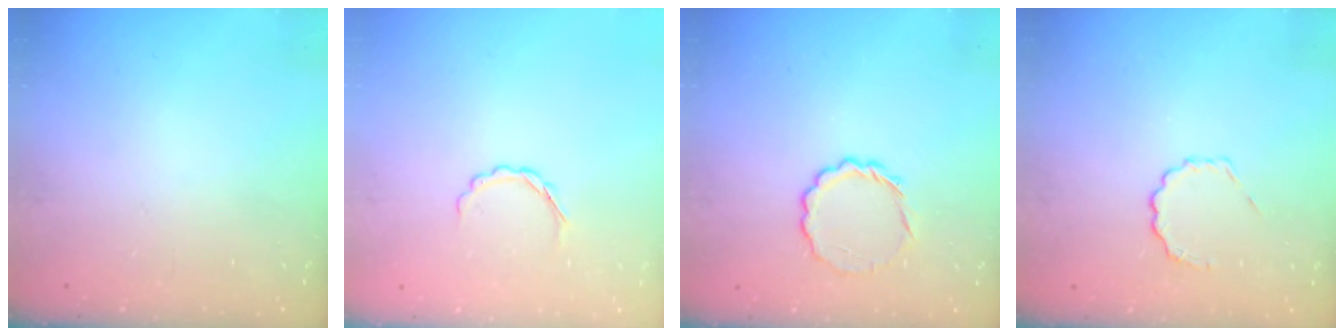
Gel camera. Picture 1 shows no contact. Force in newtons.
{"total": 3.3, "press": 3.2, "slide": 0.8}
{"total": 4.7, "press": 4.4, "slide": 1.6}
{"total": 3.9, "press": 3.8, "slide": 1.1}